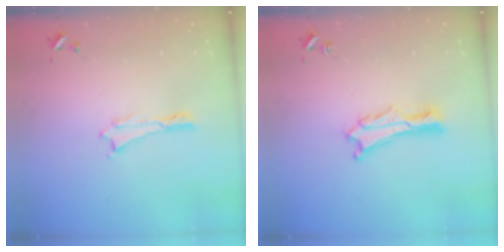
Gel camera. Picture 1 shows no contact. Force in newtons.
{"total": 2.0, "press": 2.0, "slide": 0.2}